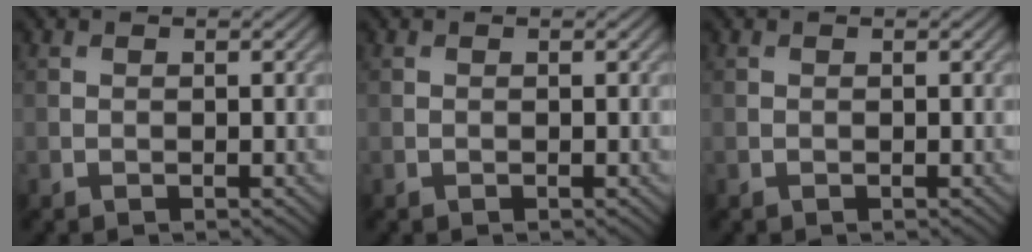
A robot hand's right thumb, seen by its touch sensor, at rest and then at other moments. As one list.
[{"total": 0.0}, {"total": 0.0}]